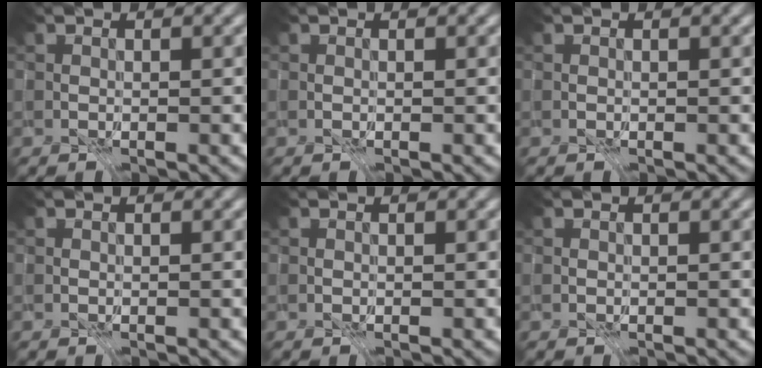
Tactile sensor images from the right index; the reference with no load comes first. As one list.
[{"total": 0.0}, {"total": 0.0}, {"total": 0.0}, {"total": 0.0}, {"total": 0.0}]